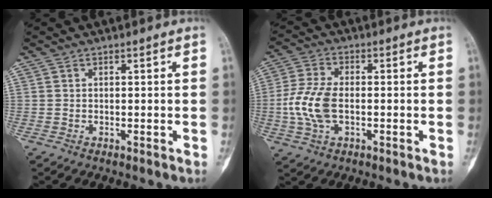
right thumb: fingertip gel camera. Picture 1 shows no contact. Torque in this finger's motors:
{"motor_torque": [0.10, 0.10, 1.02, -0.12, 0.09]}